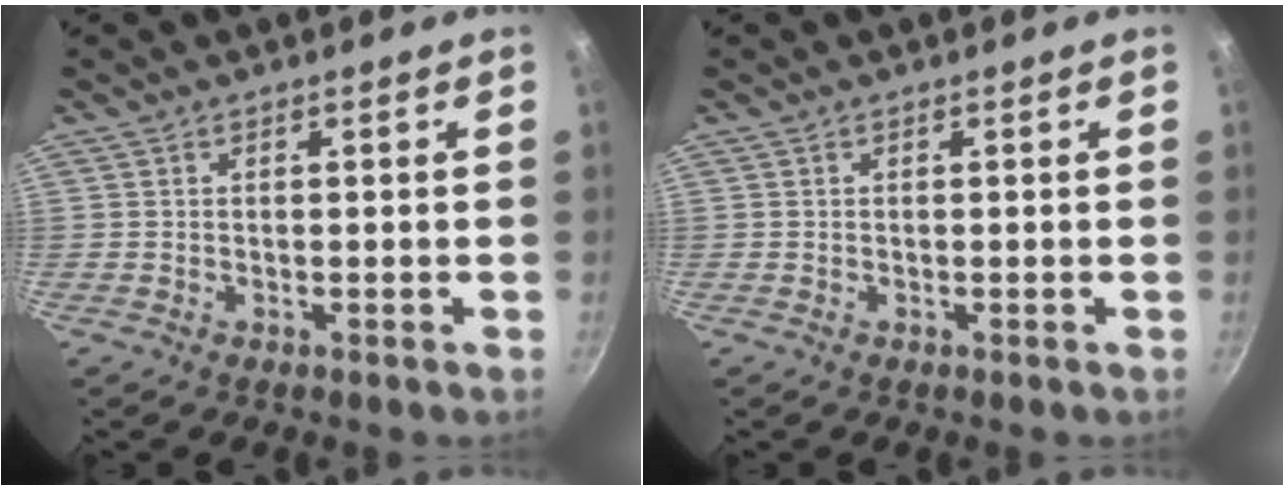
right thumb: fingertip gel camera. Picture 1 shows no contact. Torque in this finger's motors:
{"motor_torque": [-0.12, -0.12, 0.07, -0.03, 0.00]}